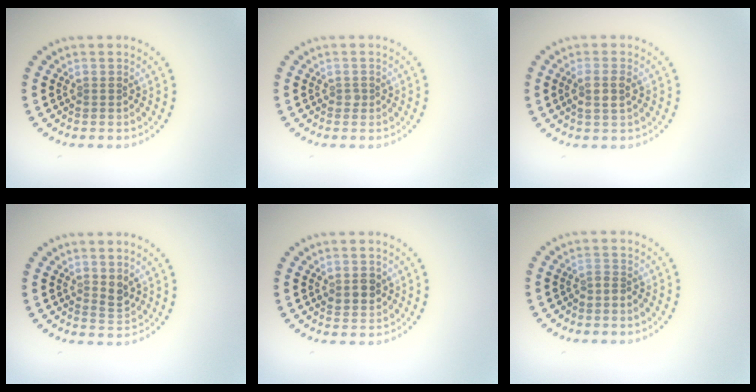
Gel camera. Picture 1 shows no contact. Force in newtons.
{"total": 0.6, "press": 0.4, "slide": 0.4}
{"total": 2.0, "press": 1.9, "slide": 0.7}
{"total": 1.3, "press": 1.1, "slide": 0.6}
{"total": 1.7, "press": 1.7, "slide": 0.3}
{"total": 0.7, "press": 0.4, "slide": 0.6}